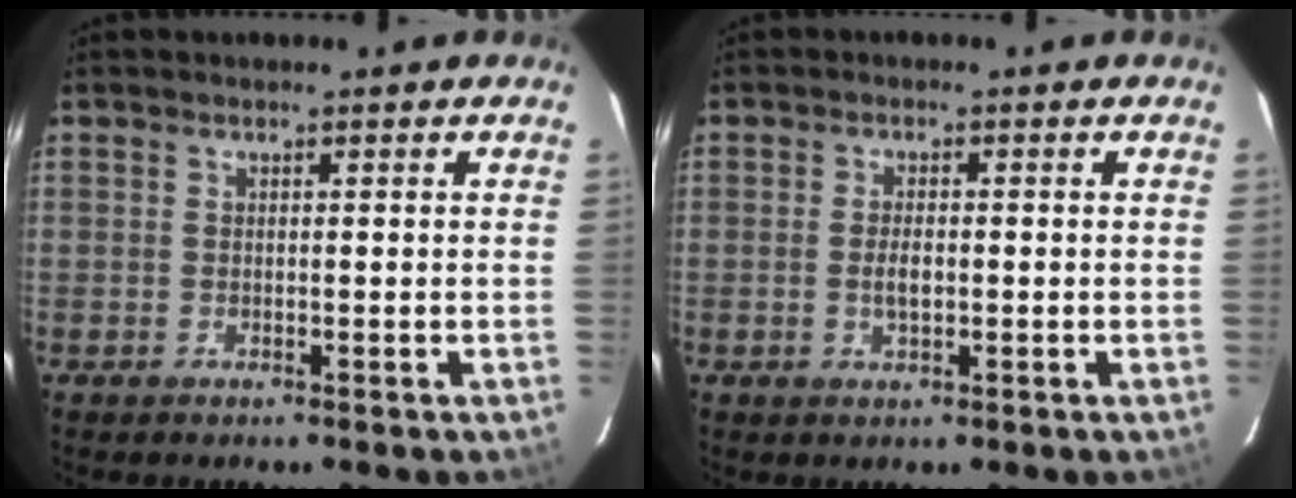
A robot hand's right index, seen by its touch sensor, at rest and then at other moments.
{"total": 2.7, "force": [-0.3, 1.2, 2.4], "torque": [-0.045, -0.002, -0.004]}